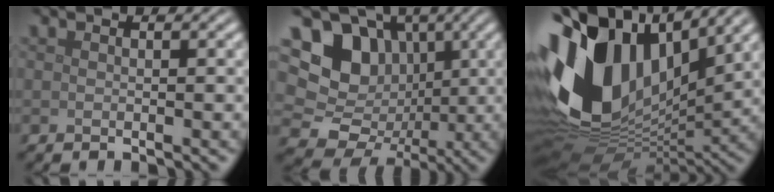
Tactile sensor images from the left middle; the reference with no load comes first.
{"total": 16.0, "force": [2.8, 14.5, 6.3], "torque": [-0.152, 0.036, 0.037]}
{"total": 16.8, "force": [3.7, 10.7, 12.4], "torque": [-0.281, 0.022, 0.056]}